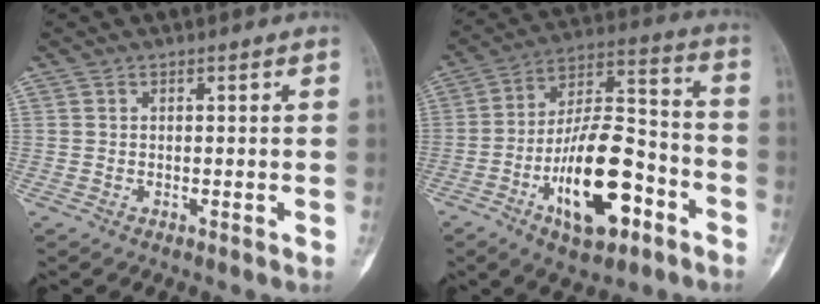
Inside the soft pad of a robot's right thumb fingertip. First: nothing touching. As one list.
[{"total": 19.9, "force": [-8.2, 8.6, 15.9], "torque": [-0.258, 0.058, -0.132]}]